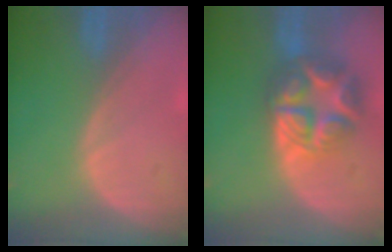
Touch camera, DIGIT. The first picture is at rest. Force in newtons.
{"total": 8.9, "press": 8.9, "slide": 0.5}